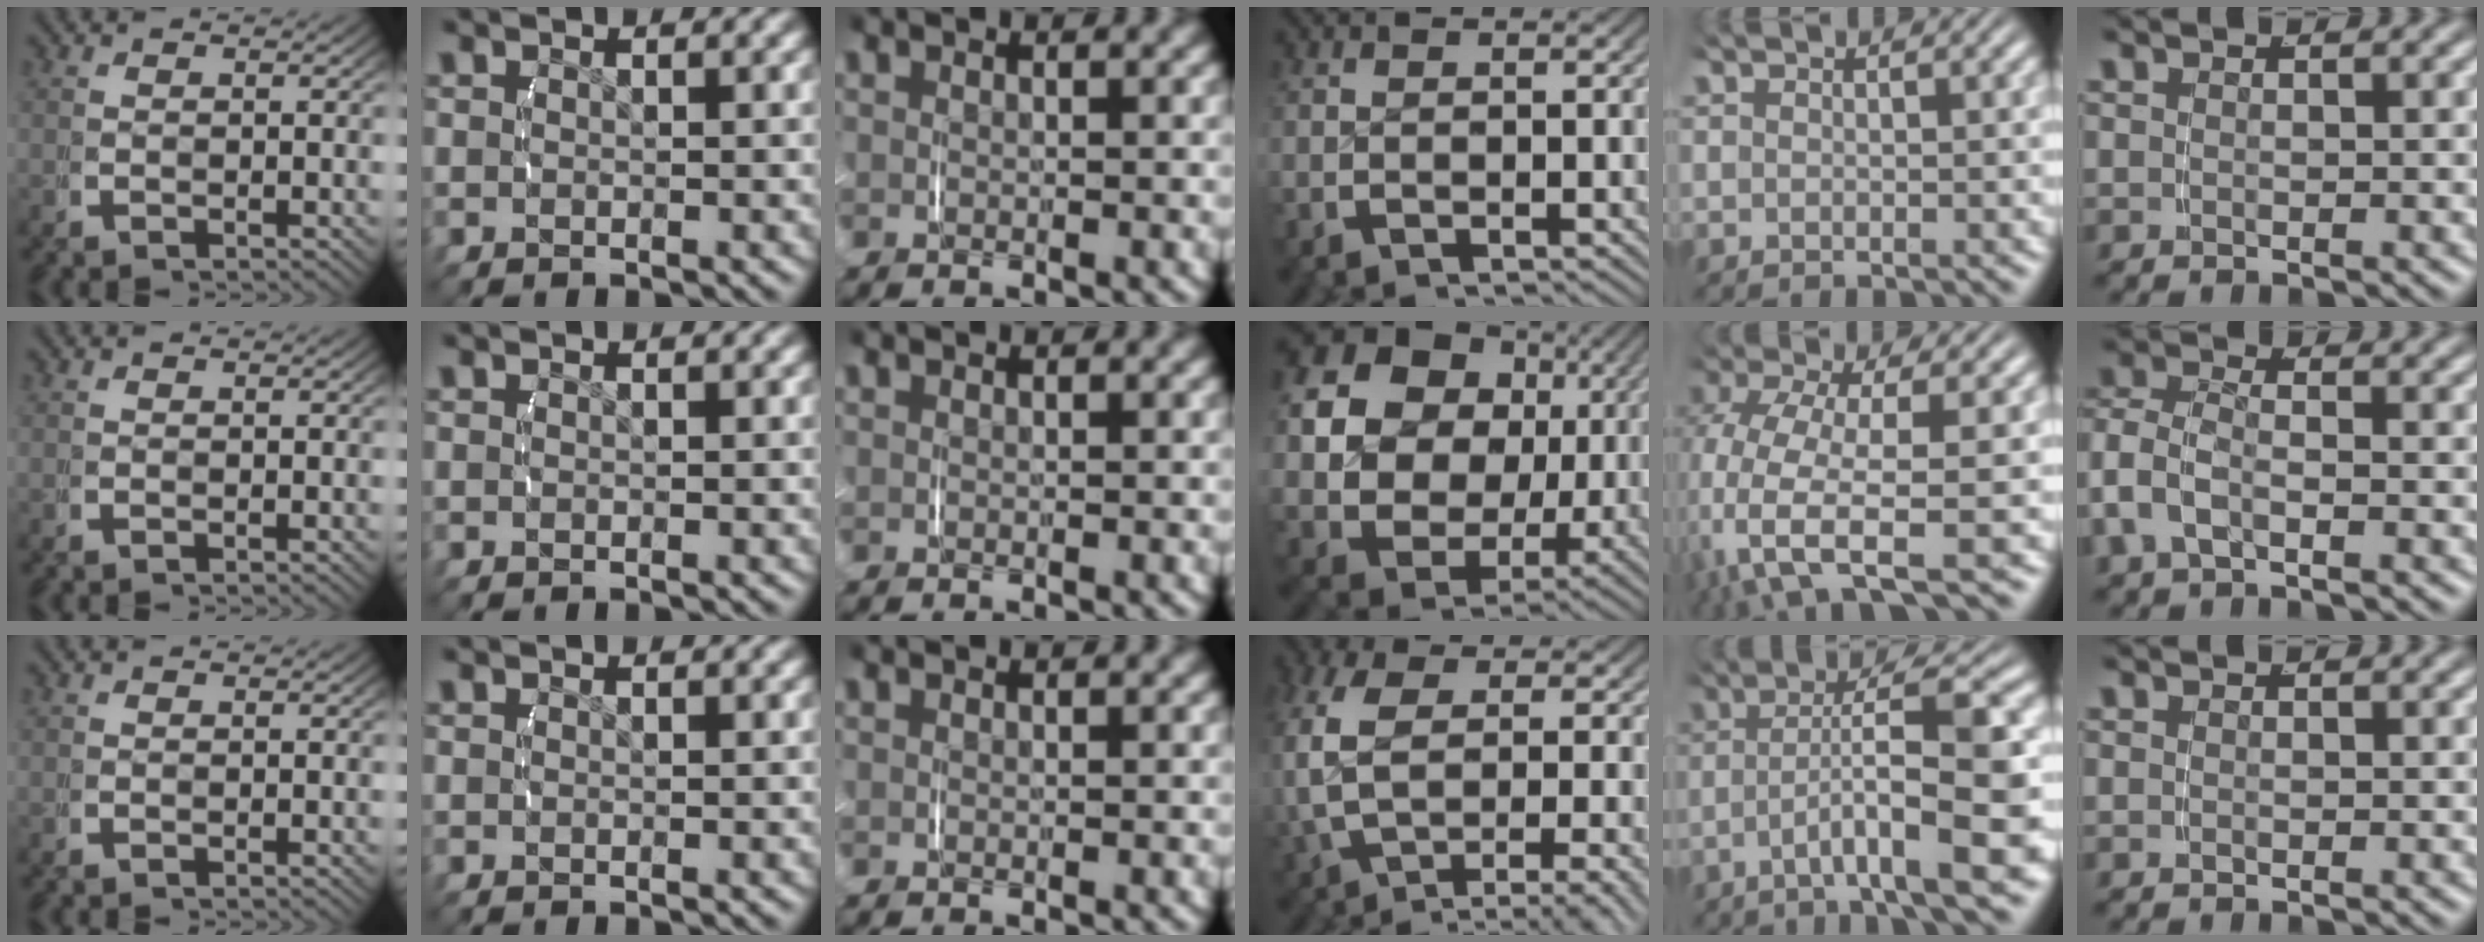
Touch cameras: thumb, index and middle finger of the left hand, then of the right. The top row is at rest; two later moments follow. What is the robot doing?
{"motion": "lift_and_place", "object": "backpack"}